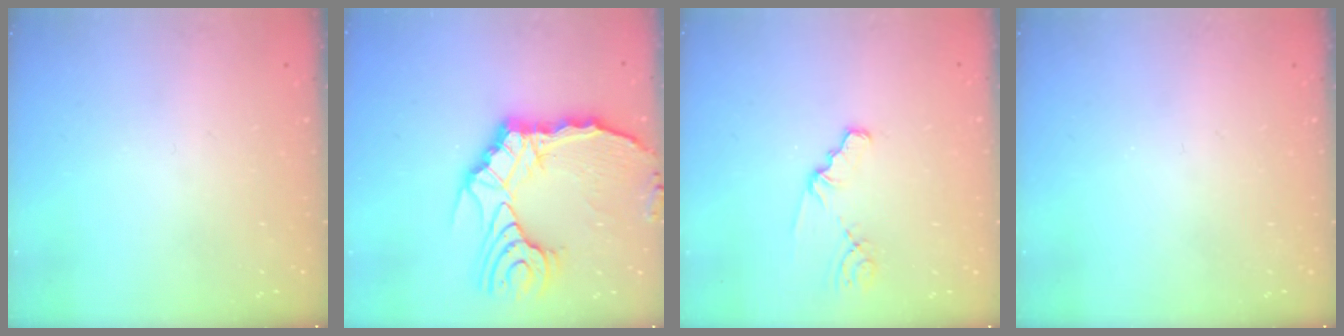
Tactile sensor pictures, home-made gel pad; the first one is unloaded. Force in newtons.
{"total": 17.7, "press": 17.5, "slide": 2.2}
{"total": 1.9, "press": 1.9, "slide": 0.3}
{"total": 0.0}